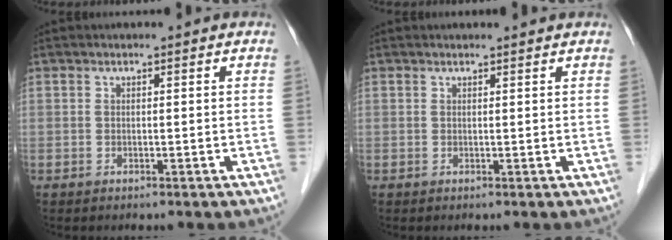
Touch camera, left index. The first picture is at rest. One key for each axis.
{"total": 1.3, "fx": 1.3, "fy": 0.0, "fz": 0.2, "tx": -0.008, "ty": 0.003, "tz": 0.019}